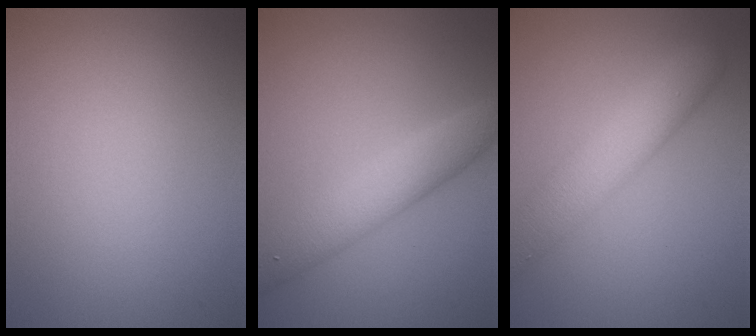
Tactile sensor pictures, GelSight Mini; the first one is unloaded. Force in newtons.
{"total": 4.3, "press": 4.3, "slide": 0.1}
{"total": 5.5, "press": 5.5, "slide": 0.4}